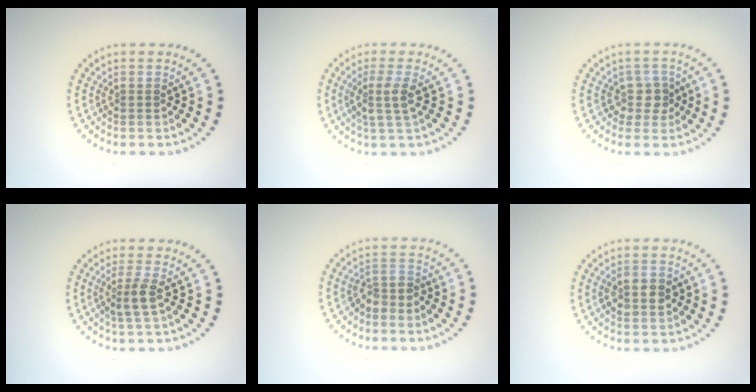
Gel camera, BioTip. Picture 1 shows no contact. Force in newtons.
{"total": 2.3, "press": 1.9, "slide": 1.3}
{"total": 2.3, "press": 1.8, "slide": 1.5}
{"total": 2.2, "press": 1.9, "slide": 1.1}
{"total": 2.0, "press": 1.5, "slide": 1.3}
{"total": 3.2, "press": 3.2, "slide": 0.1}